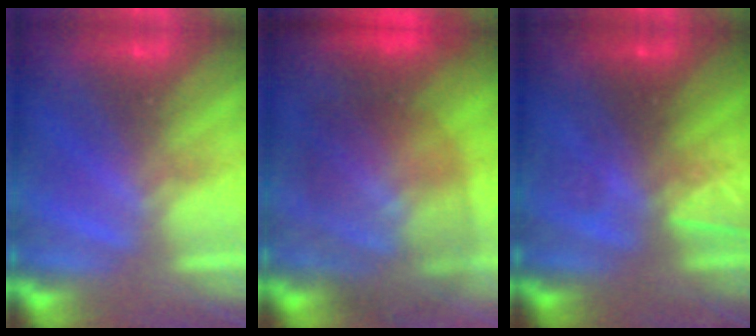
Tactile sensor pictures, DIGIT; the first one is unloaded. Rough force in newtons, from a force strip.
{"total": 7.4}
{"total": 3.3}